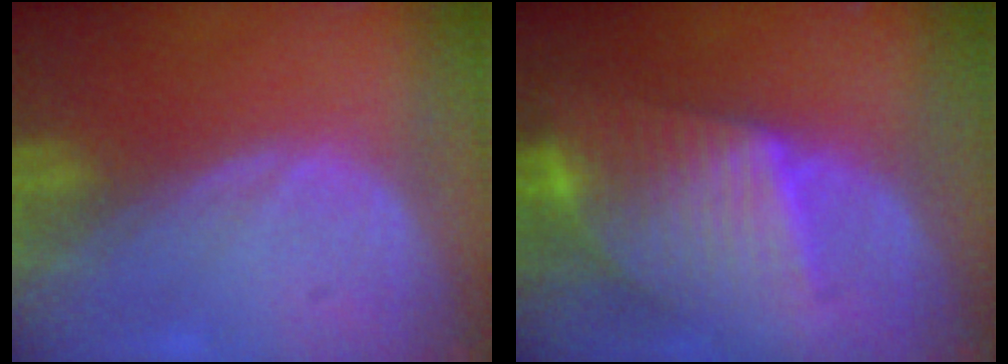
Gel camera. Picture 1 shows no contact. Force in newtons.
{"total": 9.1, "press": 9.1, "slide": 0.4}